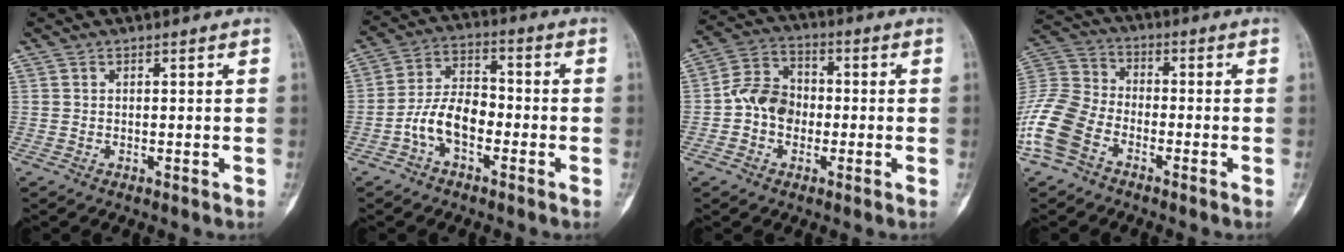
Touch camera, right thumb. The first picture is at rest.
{"total": 8.8, "force": [-3.3, 4.9, 6.5], "torque": [-0.115, 0.036, -0.070]}
{"total": 8.7, "force": [-1.3, 6.9, 5.1], "torque": [-0.073, 0.030, -0.040]}
{"total": 12.9, "force": [-6.4, 8.0, 7.8], "torque": [-0.171, 0.032, -0.139]}